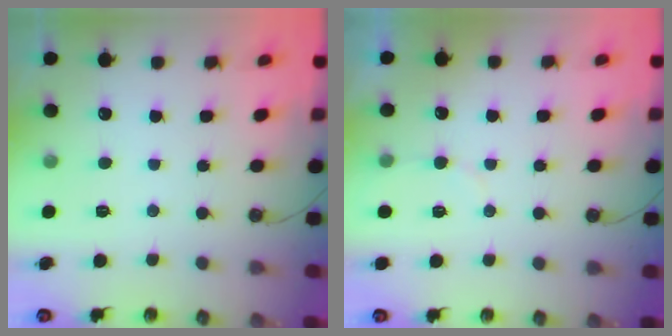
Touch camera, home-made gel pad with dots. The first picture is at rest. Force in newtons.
{"total": 3.0, "press": 3.0, "slide": 0.2}